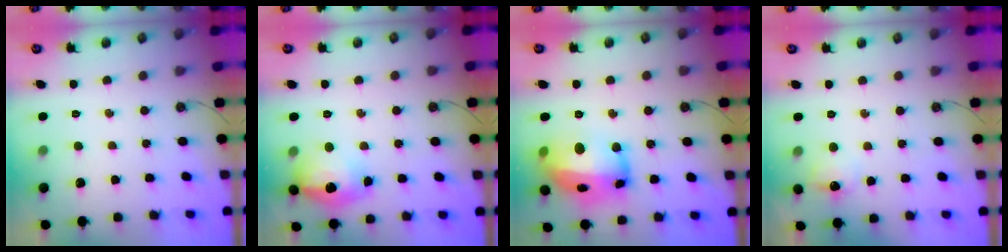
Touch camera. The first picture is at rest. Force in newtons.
{"total": 16.2, "press": 16.1, "slide": 1.4}
{"total": 19.2, "press": 19.1, "slide": 1.7}
{"total": 7.3, "press": 7.2, "slide": 1.0}